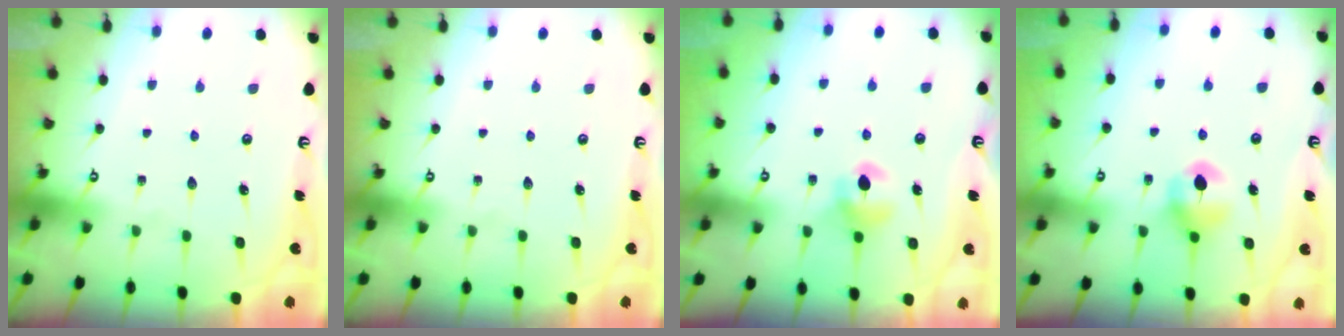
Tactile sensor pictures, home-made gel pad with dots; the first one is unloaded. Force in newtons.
{"total": 0.0}
{"total": 6.3, "press": 6.3, "slide": 0.4}
{"total": 6.4, "press": 6.3, "slide": 0.8}